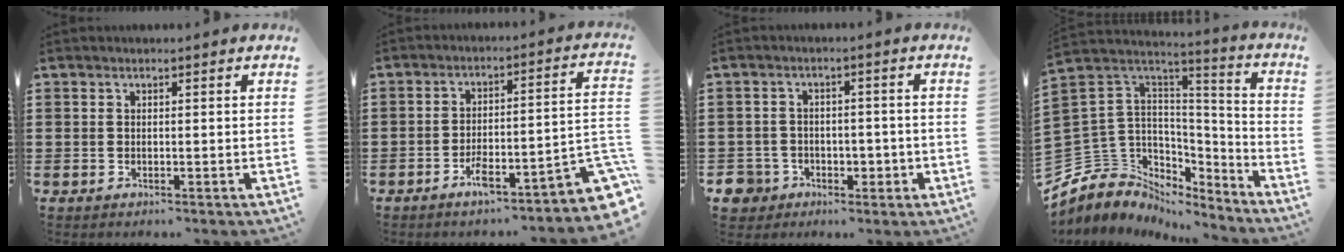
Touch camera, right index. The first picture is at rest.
{"total": 6.9, "force": [-4.2, 1.0, 5.4], "torque": [-0.090, -0.026, -0.082]}
{"total": 4.5, "force": [-1.9, 3.9, 1.3], "torque": [-0.040, 0.008, -0.037]}
{"total": 7.8, "force": [-1.9, 7.5, 1.1], "torque": [-0.076, -0.030, -0.034]}